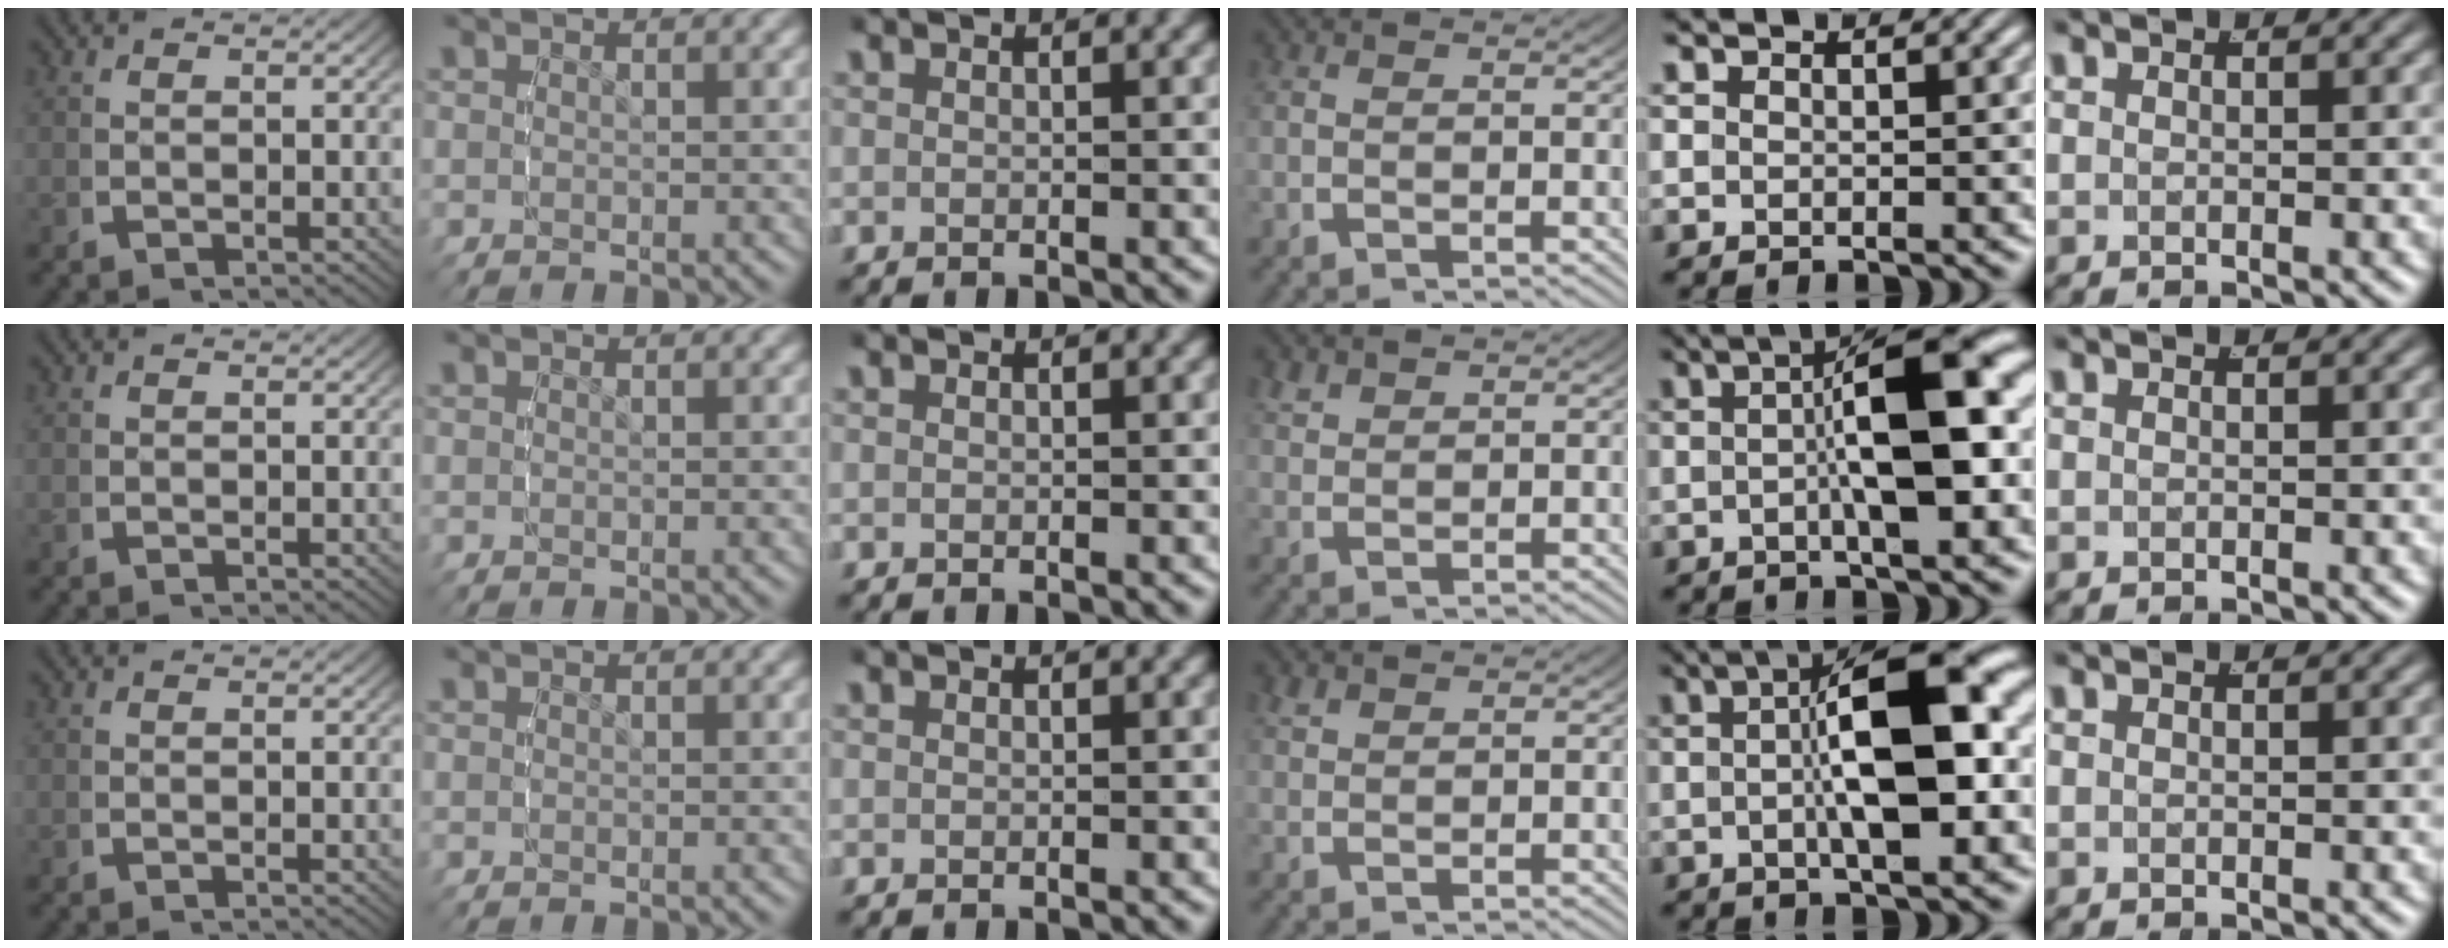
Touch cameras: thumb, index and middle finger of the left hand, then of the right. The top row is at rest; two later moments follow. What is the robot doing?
{"motion": "lift_and_place", "object": "markers"}